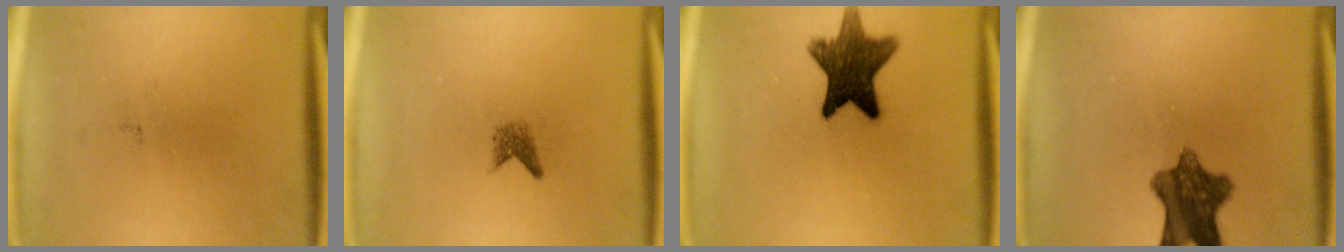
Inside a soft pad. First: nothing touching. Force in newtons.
{"total": 1.5}
{"total": 11.5}
{"total": 9.3}